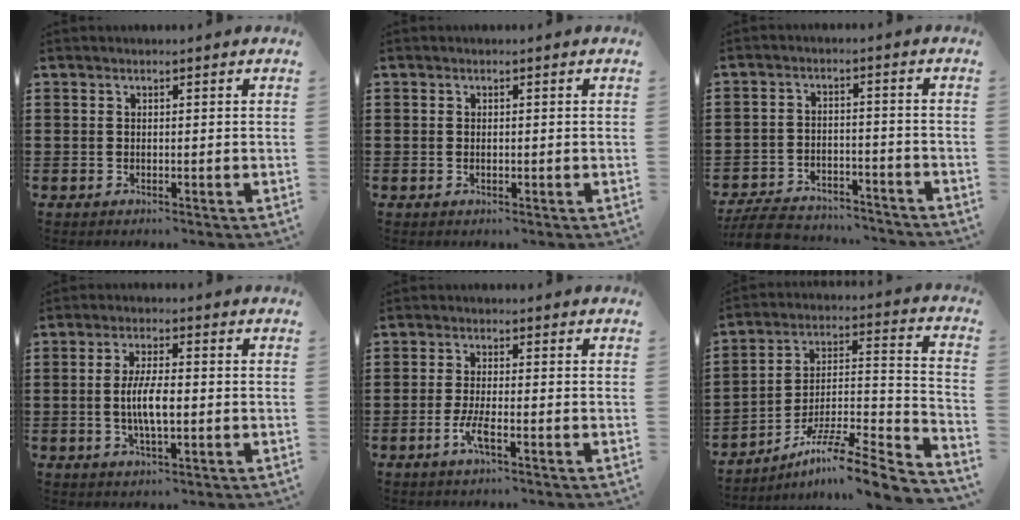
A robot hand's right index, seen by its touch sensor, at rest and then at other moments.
{"total": 0.6, "force": [-0.1, 0.3, 0.5], "torque": [-0.011, 0.001, -0.002]}
{"total": 6.8, "force": [-6.4, 1.3, 1.6], "torque": [-0.036, 0.013, -0.128]}
{"total": 5.8, "force": [-0.5, 1.7, 5.5], "torque": [-0.111, -0.002, -0.014]}
{"total": 3.6, "force": [-1.7, 0.5, 3.2], "torque": [-0.074, -0.009, -0.036]}
{"total": 8.8, "force": [-6.7, 0.5, 5.6], "torque": [-0.091, -0.002, -0.135]}